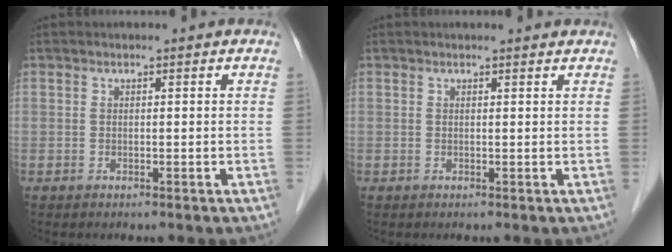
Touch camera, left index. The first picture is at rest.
{"total": 1.6, "force": [1.6, 0.1, 0.3], "torque": [-0.011, 0.003, 0.017]}